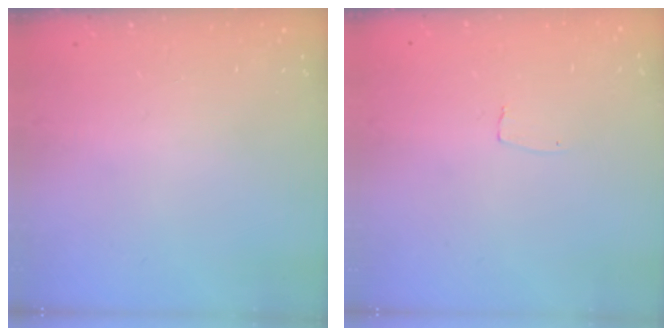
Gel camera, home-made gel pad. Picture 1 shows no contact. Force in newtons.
{"total": 3.0, "press": 3.0, "slide": 0.2}